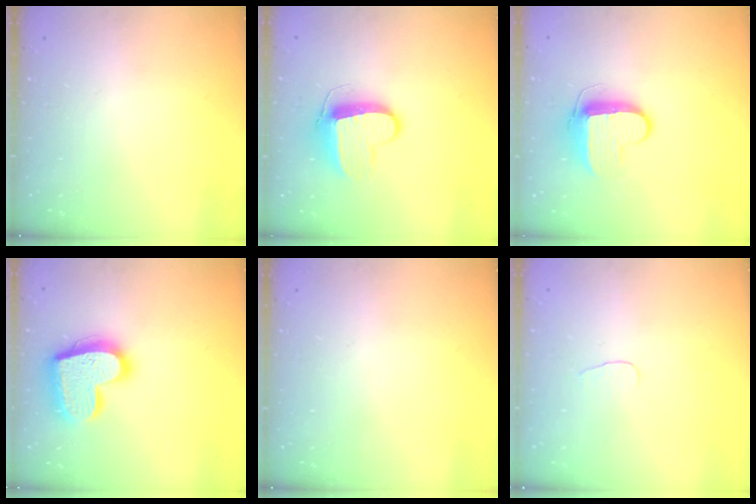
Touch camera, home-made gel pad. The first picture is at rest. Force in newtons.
{"total": 10.0, "press": 10.0, "slide": 0.5}
{"total": 9.9, "press": 9.8, "slide": 0.5}
{"total": 20.1, "press": 20.0, "slide": 1.7}
{"total": 0.0}
{"total": 2.8, "press": 2.8, "slide": 0.3}